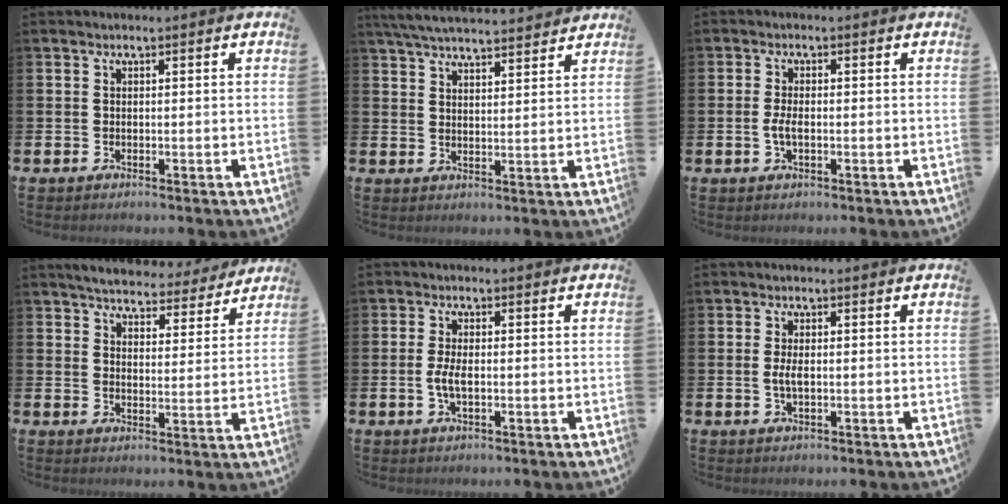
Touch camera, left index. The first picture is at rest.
{"total": 5.6, "force": [5.4, 0.5, 1.2], "torque": [-0.044, -0.024, 0.099]}
{"total": 2.3, "force": [-0.4, 1.0, 2.0], "torque": [-0.037, 0.001, -0.008]}
{"total": 5.2, "force": [5.1, 1.0, 0.6], "torque": [-0.016, -0.039, 0.084]}
{"total": 3.0, "force": [-0.3, 1.2, 2.7], "torque": [-0.056, -0.001, -0.010]}
{"total": 2.2, "force": [-0.1, 0.8, 2.1], "torque": [-0.038, 0.001, -0.003]}